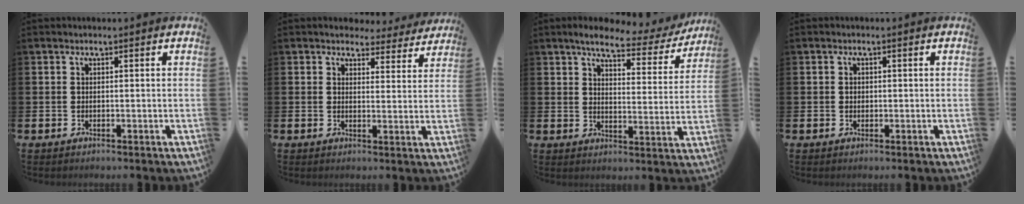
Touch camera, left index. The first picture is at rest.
{"total": 3.9, "force": [3.6, 1.5, 0.3], "torque": [-0.002, -0.026, 0.061]}
{"total": 5.7, "force": [4.9, 1.5, 2.6], "torque": [-0.060, -0.028, 0.077]}
{"total": 0.7, "force": [0.0, 0.6, 0.3], "torque": [0.003, 0.001, -0.002]}